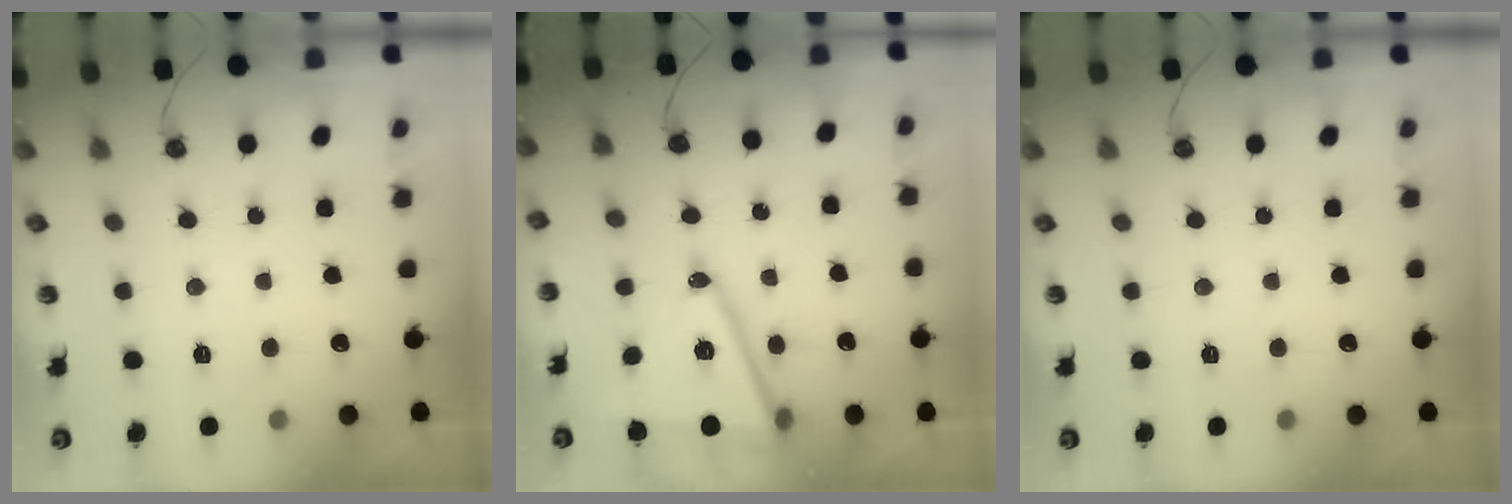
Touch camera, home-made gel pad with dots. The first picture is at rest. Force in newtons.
{"total": 15.9, "press": 15.5, "slide": 3.7}
{"total": 0.0}